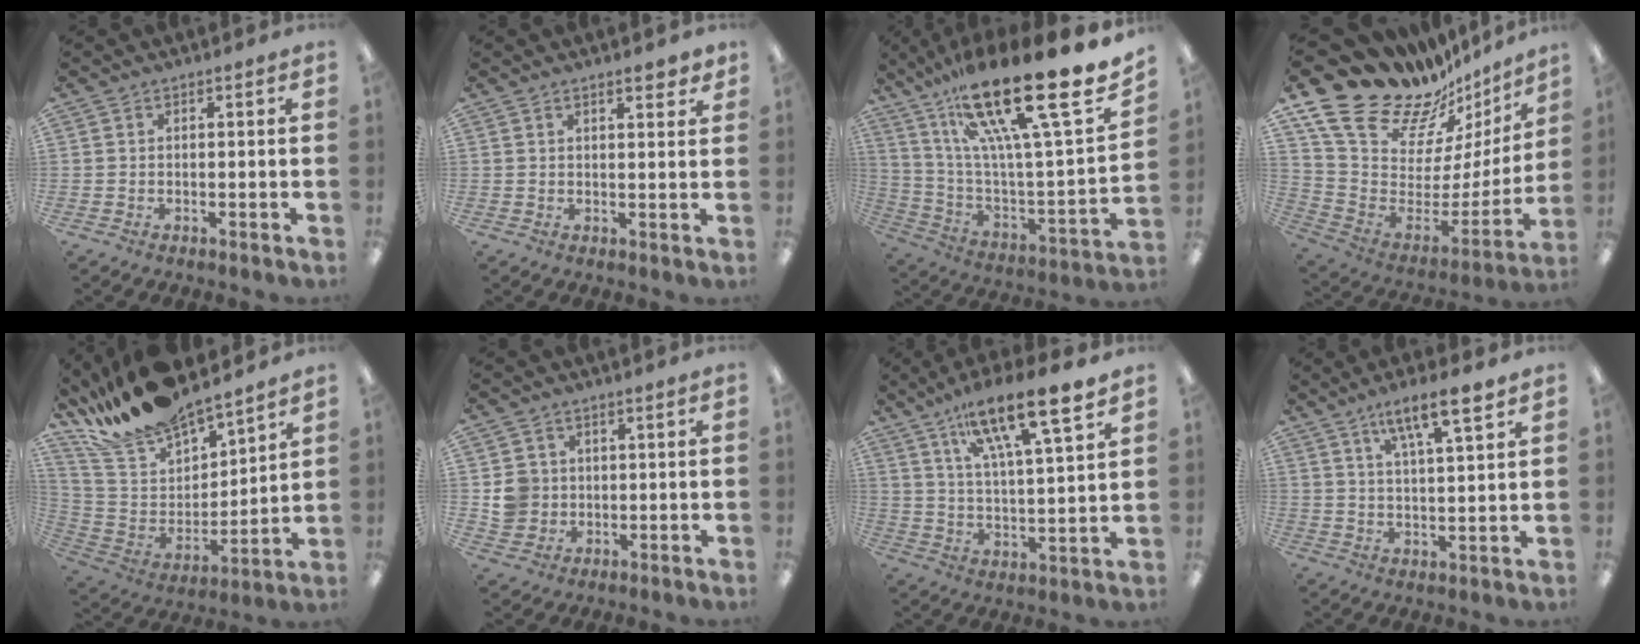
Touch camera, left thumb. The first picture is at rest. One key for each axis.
{"total": 3.3, "fx": 2.6, "fy": 0.9, "fz": 1.9, "tx": -0.017, "ty": -0.014, "tz": 0.040}
{"total": 26.6, "fx": 18.0, "fy": 4.8, "fz": 19.0, "tx": -0.312, "ty": -0.127, "tz": 0.286}
{"total": 21.8, "fx": 17.0, "fy": 10.0, "fz": 9.2, "tx": -0.147, "ty": -0.144, "tz": 0.317}
{"total": 19.7, "fx": 18.1, "fy": 5.2, "fz": 5.8, "tx": -0.146, "ty": -0.127, "tz": 0.327}
{"total": 5.7, "fx": 0.7, "fy": 5.5, "fz": 1.4, "tx": -0.015, "ty": 0.006, "tz": 0.014}
{"total": 15.9, "fx": 11.6, "fy": 3.0, "fz": 10.5, "tx": -0.175, "ty": -0.068, "tz": 0.186}
{"total": 9.1, "fx": 6.4, "fy": 1.6, "fz": 6.2, "tx": -0.103, "ty": -0.031, "tz": 0.106}